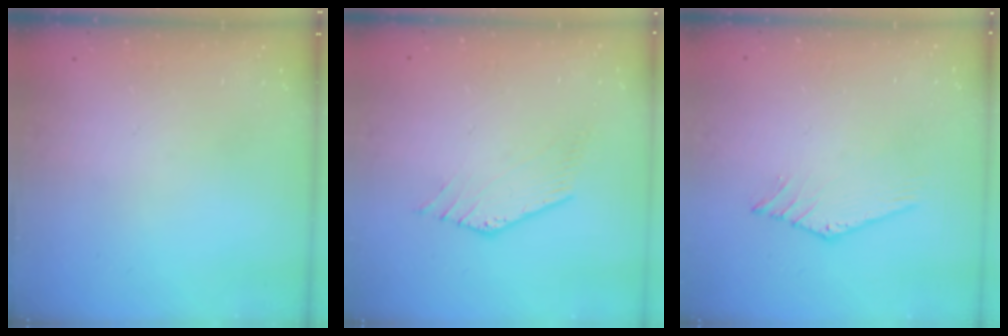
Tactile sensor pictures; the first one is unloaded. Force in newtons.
{"total": 1.3, "press": 1.3, "slide": 0.1}
{"total": 0.0}